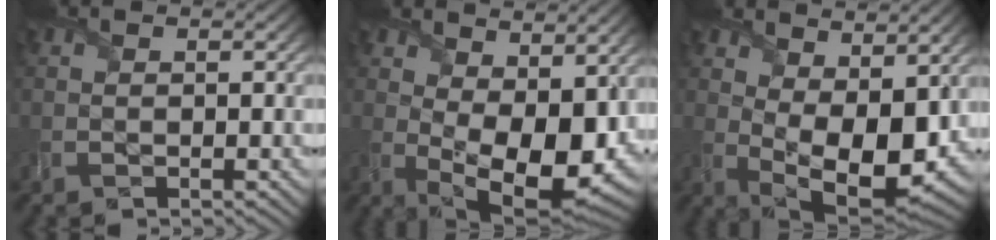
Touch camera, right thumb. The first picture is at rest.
{"total": 12.9, "force": [1.8, 6.9, 10.8], "torque": [-0.190, -0.022, 0.049]}
{"total": 11.9, "force": [2.3, 6.2, 9.9], "torque": [-0.183, -0.020, 0.053]}